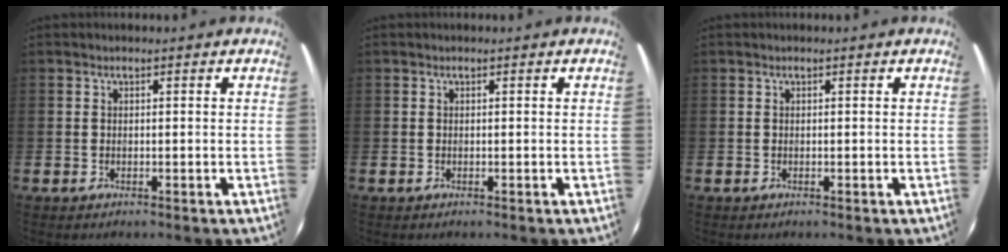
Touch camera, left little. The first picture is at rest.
{"total": 0.0}
{"total": 0.0}